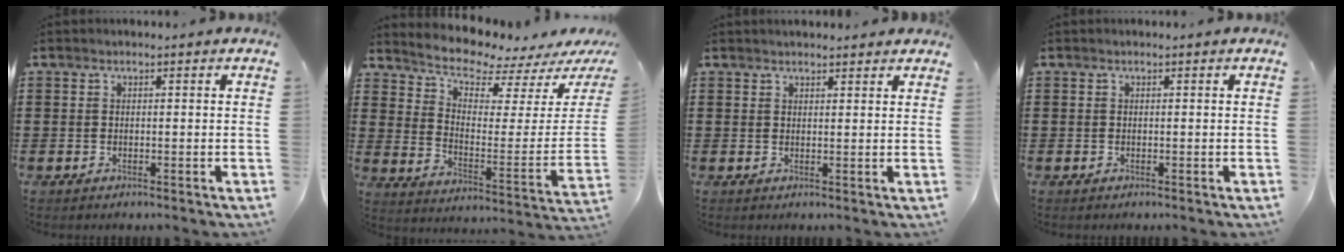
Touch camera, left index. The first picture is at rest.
{"total": 6.0, "force": [5.7, 1.1, 1.6], "torque": [-0.061, -0.054, 0.095]}
{"total": 1.5, "force": [1.5, 0.3, 0.2], "torque": [-0.007, 0.003, 0.029]}
{"total": 0.0}